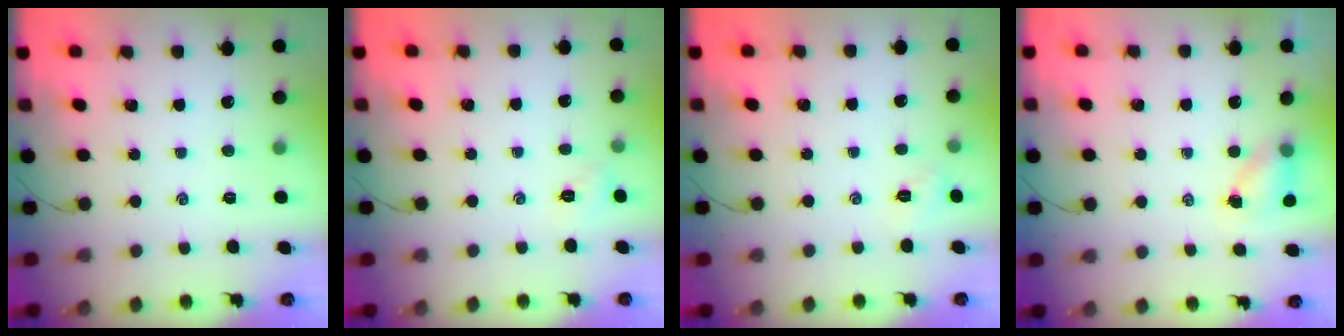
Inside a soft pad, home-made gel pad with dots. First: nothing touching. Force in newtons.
{"total": 2.1, "press": 2.0, "slide": 0.6}
{"total": 2.4, "press": 2.3, "slide": 0.7}
{"total": 4.9, "press": 4.8, "slide": 0.8}